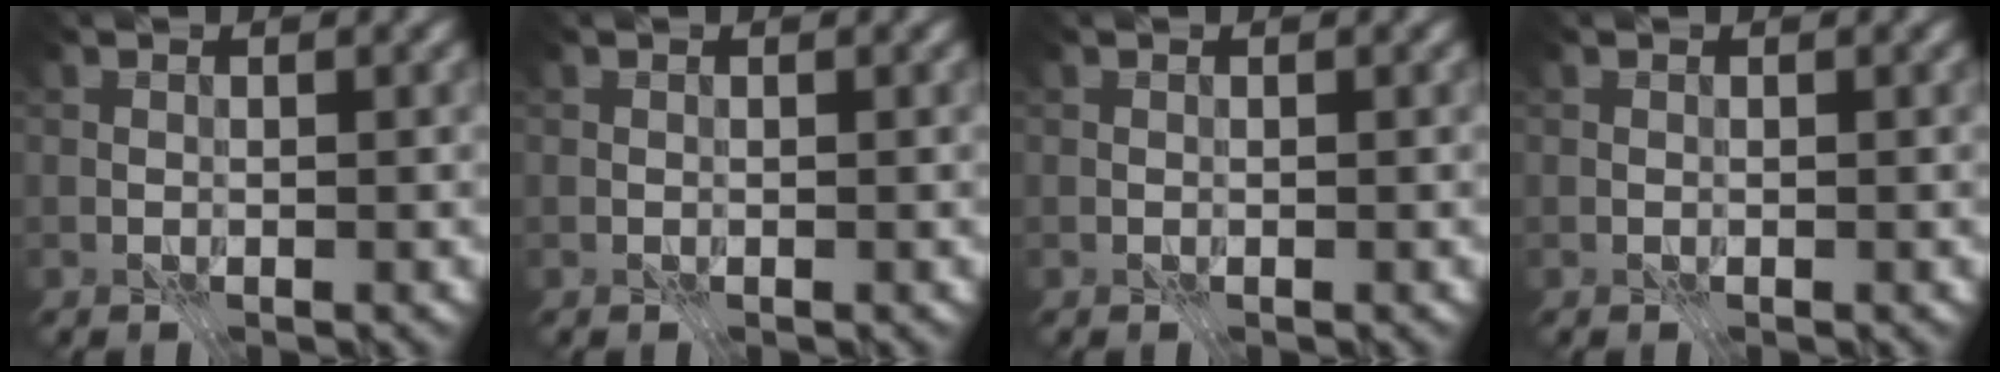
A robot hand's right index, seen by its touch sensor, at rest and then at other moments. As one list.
[{"total": 0.0}, {"total": 0.0}, {"total": 0.0}]